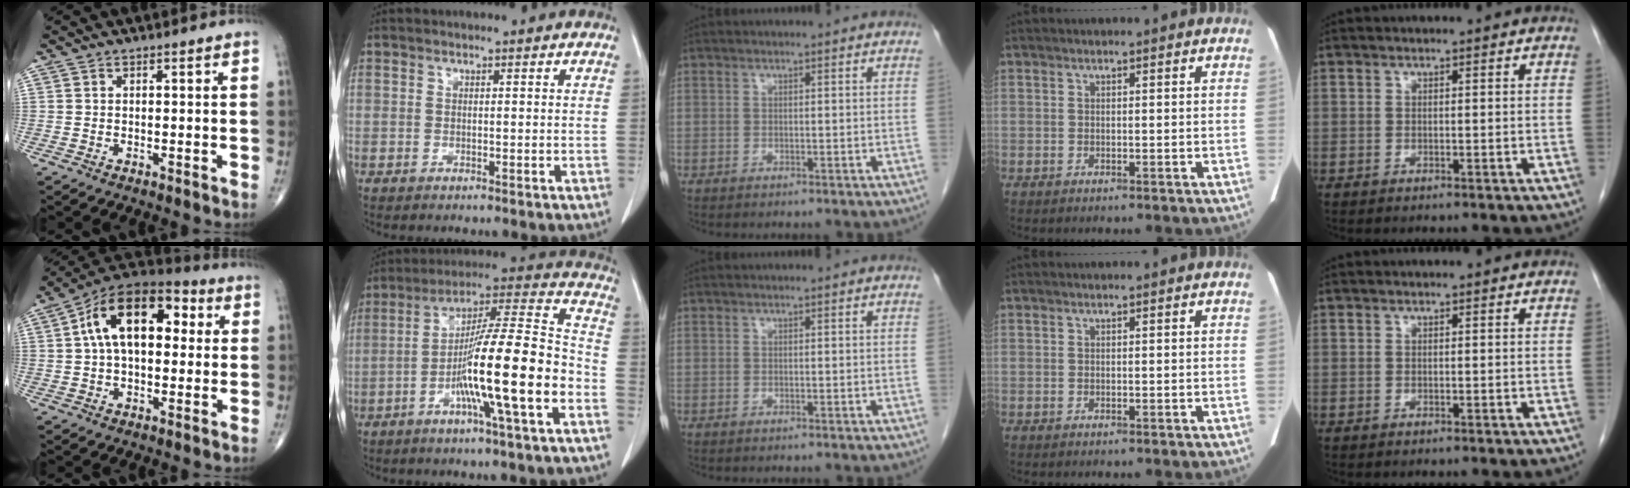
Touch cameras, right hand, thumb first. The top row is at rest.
{"thumb": {"total": 17.2, "force": [3.2, 9.8, 13.8], "torque": [-0.206, 0.034, 0.042]}, "index": {"total": 17.5, "force": [-5.9, 0.0, 16.4], "torque": [-0.274, 0.004, -0.106]}}